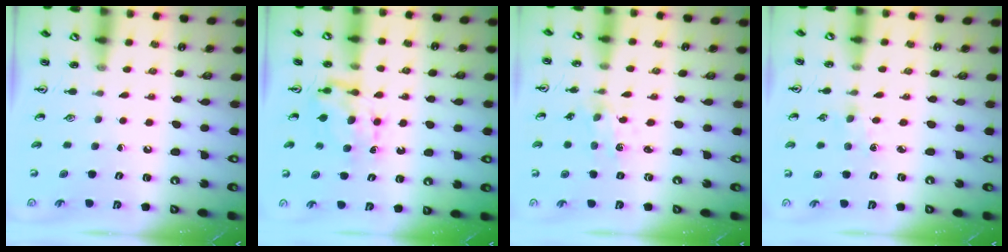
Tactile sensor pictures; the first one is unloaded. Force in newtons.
{"total": 6.9, "press": 6.8, "slide": 0.7}
{"total": 1.4, "press": 1.4, "slide": 0.2}
{"total": 1.5, "press": 1.5, "slide": 0.3}